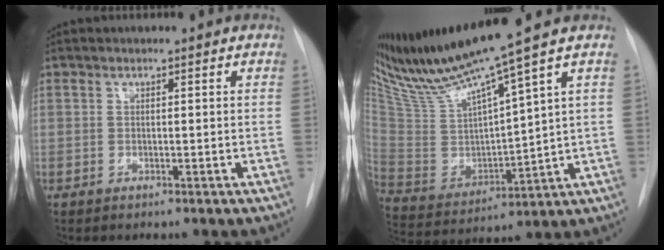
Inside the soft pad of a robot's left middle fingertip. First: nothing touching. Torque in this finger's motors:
{"motor_torque": [-0.04, -0.40, 0.10, 0.09]}